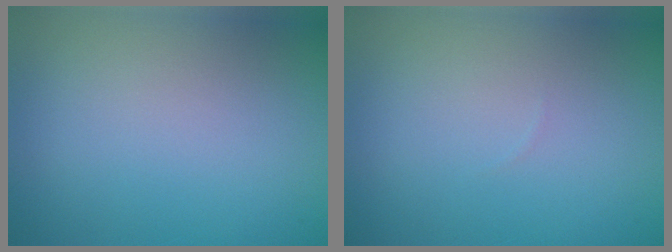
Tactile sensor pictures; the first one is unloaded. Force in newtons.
{"total": 0.0}